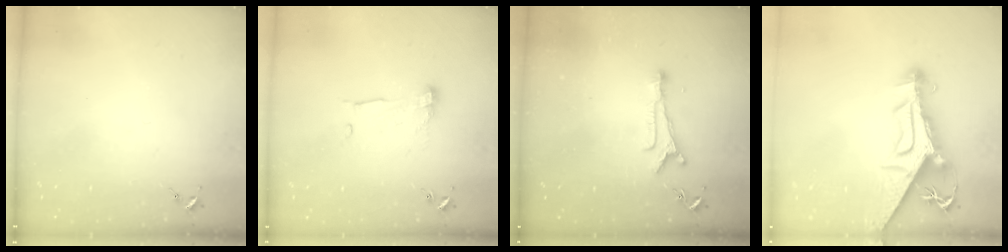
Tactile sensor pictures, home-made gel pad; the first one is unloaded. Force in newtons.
{"total": 6.7, "press": 6.7, "slide": 0.1}
{"total": 6.6, "press": 6.6, "slide": 0.5}
{"total": 13.8, "press": 13.7, "slide": 1.5}